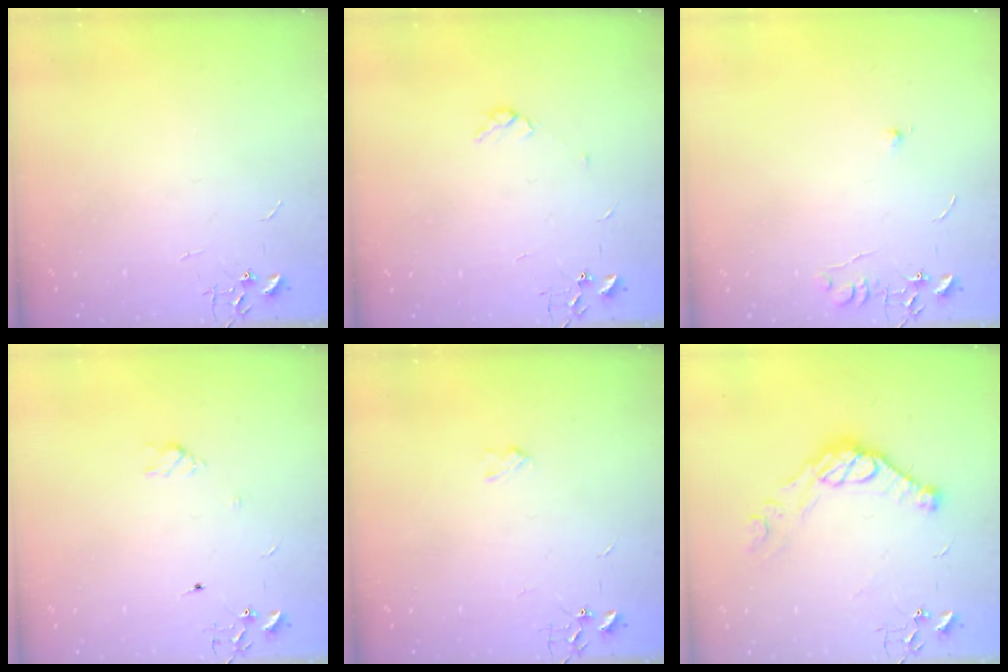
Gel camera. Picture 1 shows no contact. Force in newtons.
{"total": 2.9, "press": 2.8, "slide": 0.5}
{"total": 6.0, "press": 5.9, "slide": 0.7}
{"total": 4.4, "press": 4.4, "slide": 0.6}
{"total": 2.4, "press": 2.4, "slide": 0.4}
{"total": 12.2, "press": 12.1, "slide": 0.9}